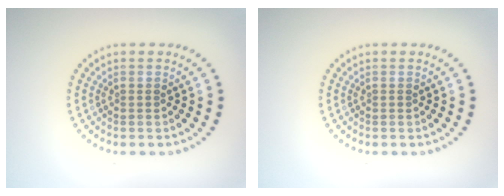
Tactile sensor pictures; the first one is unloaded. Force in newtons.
{"total": 0.0}